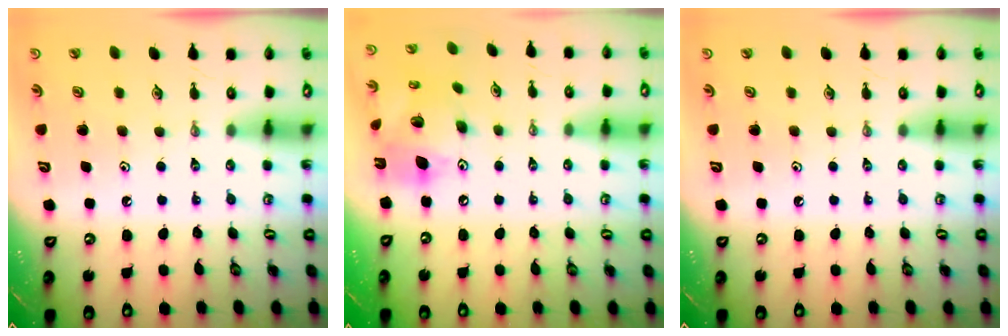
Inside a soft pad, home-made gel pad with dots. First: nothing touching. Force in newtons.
{"total": 15.6, "press": 15.6, "slide": 1.5}
{"total": 0.0}